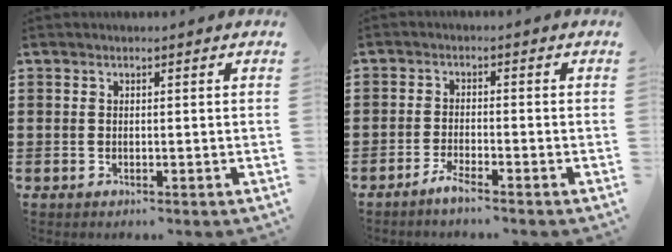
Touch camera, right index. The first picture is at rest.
{"total": 2.2, "force": [-2.0, -0.3, 1.0], "torque": [-0.025, -0.003, -0.037]}